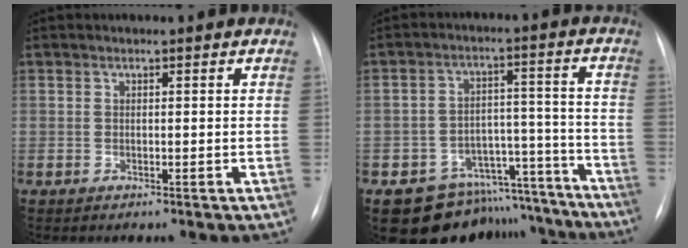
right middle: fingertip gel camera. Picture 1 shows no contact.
{"total": 13.3, "force": [-11.6, 6.5, 1.4], "torque": [0.004, 0.069, -0.156]}